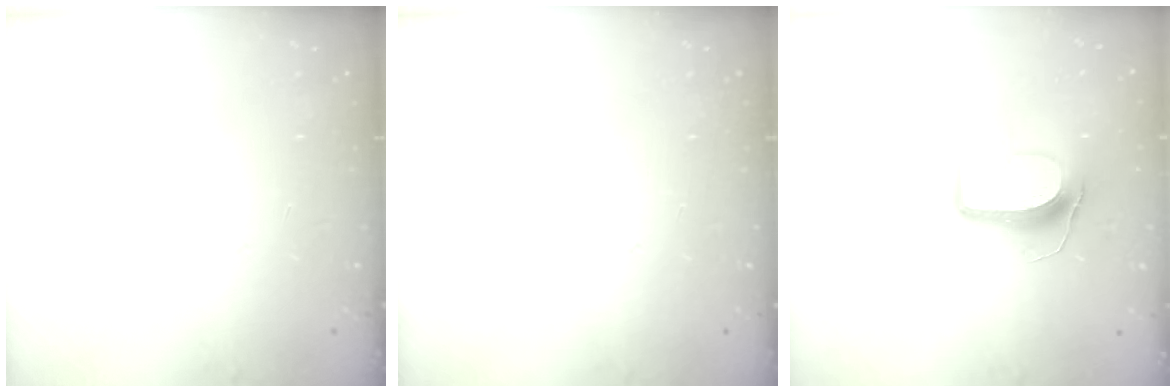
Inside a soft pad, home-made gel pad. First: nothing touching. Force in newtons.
{"total": 0.0}
{"total": 9.3, "press": 9.2, "slide": 0.9}